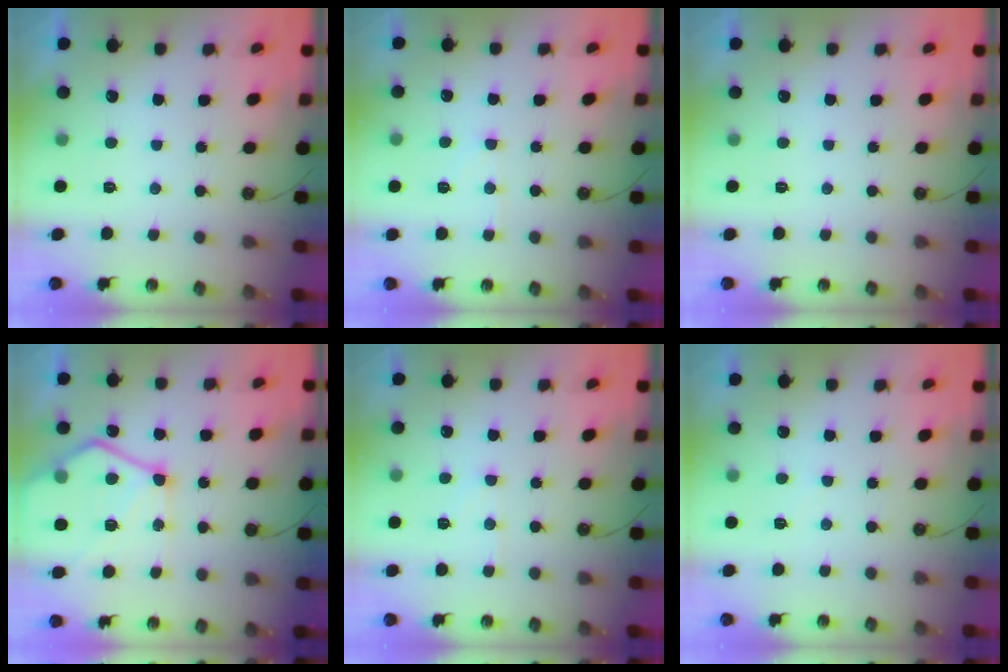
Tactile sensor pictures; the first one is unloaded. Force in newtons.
{"total": 5.8, "press": 5.8, "slide": 0.7}
{"total": 0.0}
{"total": 18.4, "press": 18.3, "slide": 2.0}
{"total": 5.8, "press": 5.8, "slide": 0.7}
{"total": 3.6, "press": 3.5, "slide": 0.5}